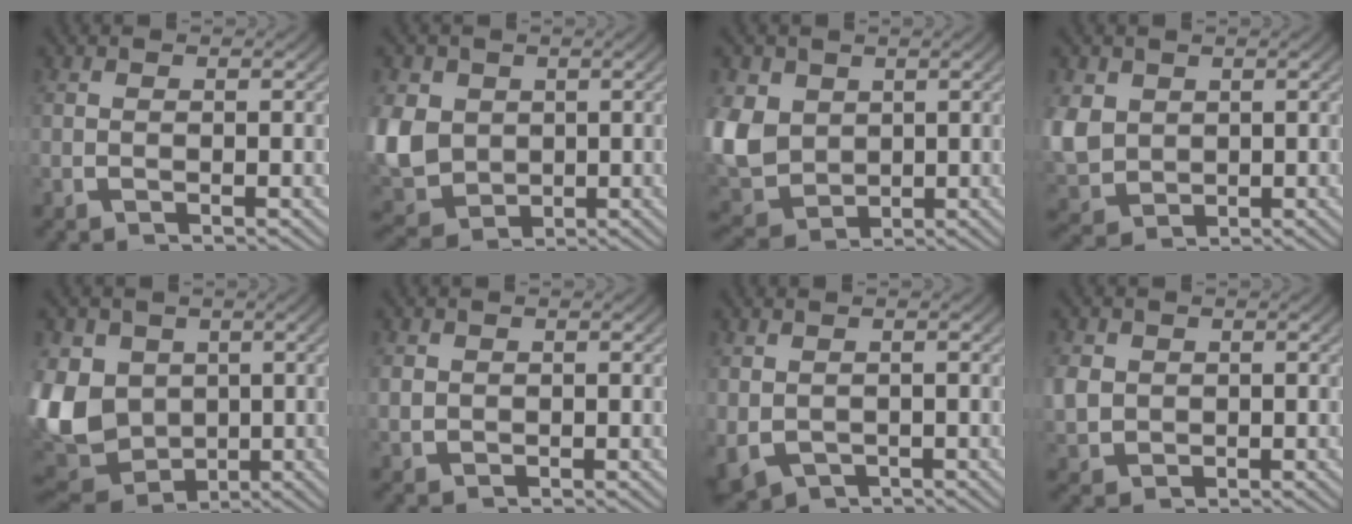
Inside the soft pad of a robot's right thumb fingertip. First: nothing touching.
{"total": 10.5, "force": [-1.4, 8.8, 5.6], "torque": [-0.166, -0.059, 0.006]}
{"total": 9.8, "force": [-1.0, 8.1, 5.4], "torque": [-0.168, -0.058, 0.015]}
{"total": 6.2, "force": [-0.1, 5.4, 3.1], "torque": [-0.107, -0.037, 0.027]}
{"total": 13.3, "force": [-2.1, 10.9, 7.3], "torque": [-0.211, -0.067, -0.008]}
{"total": 1.5, "force": [0.4, 1.3, 0.5], "torque": [-0.013, -0.006, 0.015]}
{"total": 4.4, "force": [-1.5, 3.4, 2.2], "torque": [-0.054, -0.029, -0.006]}
{"total": 3.8, "force": [0.2, 3.4, 1.6], "torque": [-0.053, -0.018, 0.018]}